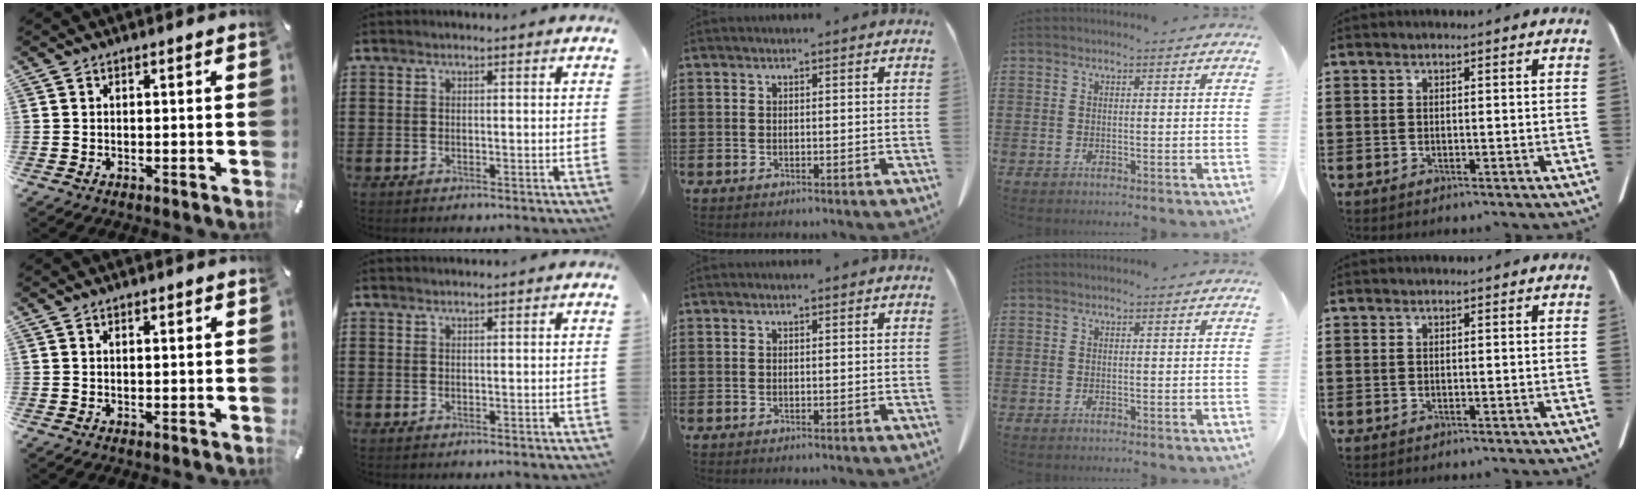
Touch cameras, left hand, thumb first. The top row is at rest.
{"thumb": {"total": 0.7, "force": [0.3, 0.4, 0.5], "torque": [-0.009, 0.003, 0.005]}, "index": {"total": 0.6, "force": [0.6, 0.0, 0.1], "torque": [-0.004, -0.002, 0.013]}}